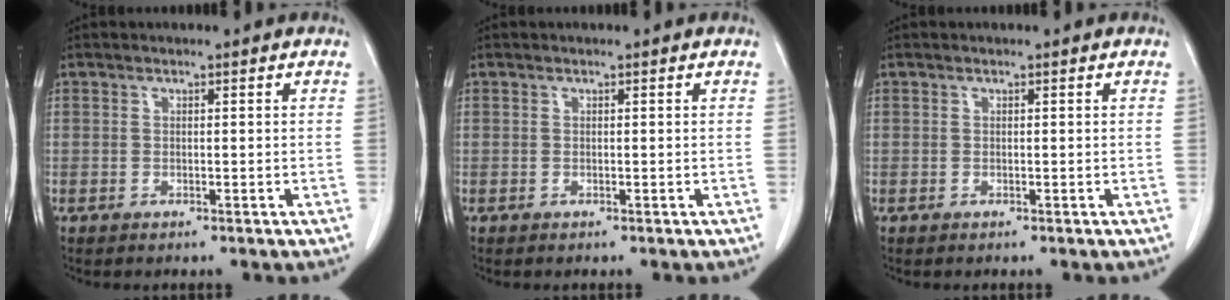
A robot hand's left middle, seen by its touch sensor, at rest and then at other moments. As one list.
[{"total": 0.0}, {"total": 0.0}]